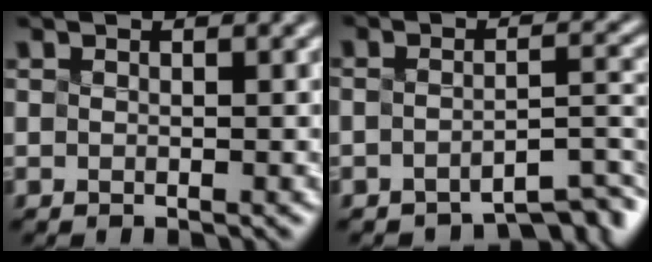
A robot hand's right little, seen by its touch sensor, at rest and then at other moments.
{"total": 4.3, "force": [-4.2, -0.5, 0.8], "torque": [-0.014, -0.008, -0.032]}